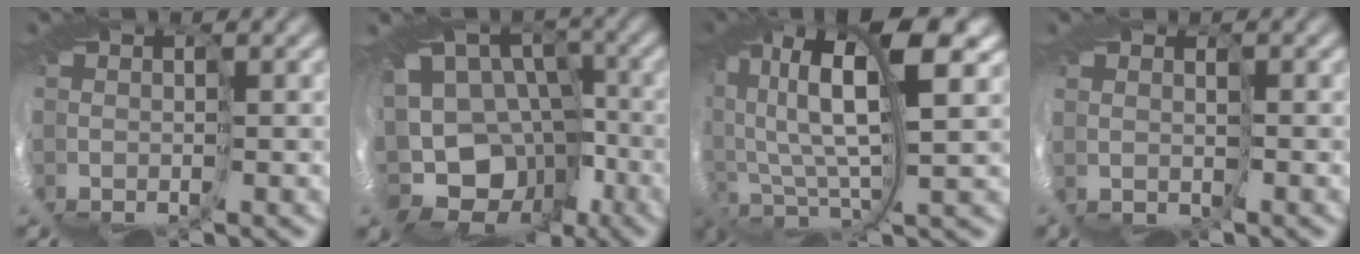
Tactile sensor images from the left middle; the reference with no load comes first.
{"total": 13.6, "force": [-4.6, 11.2, 6.2], "torque": [-0.114, -0.020, -0.073]}
{"total": 11.1, "force": [5.4, 2.9, 9.3], "torque": [-0.202, 0.005, 0.098]}
{"total": 1.4, "force": [1.3, 0.2, -0.5], "torque": [0.006, -0.006, 0.026]}